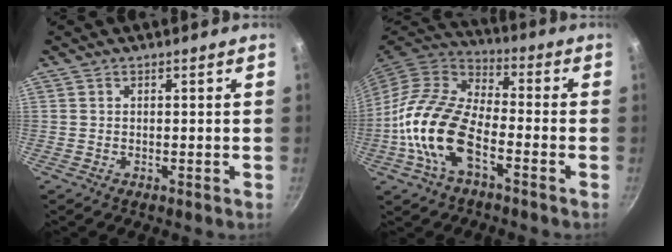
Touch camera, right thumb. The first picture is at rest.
{"total": 17.4, "force": [-5.7, 9.0, 13.8], "torque": [-0.255, 0.035, -0.122]}